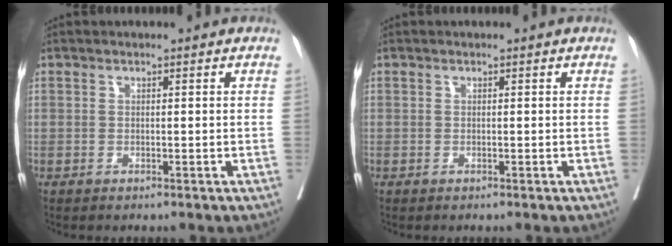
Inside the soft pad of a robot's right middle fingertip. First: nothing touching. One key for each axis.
{"total": 0.0}